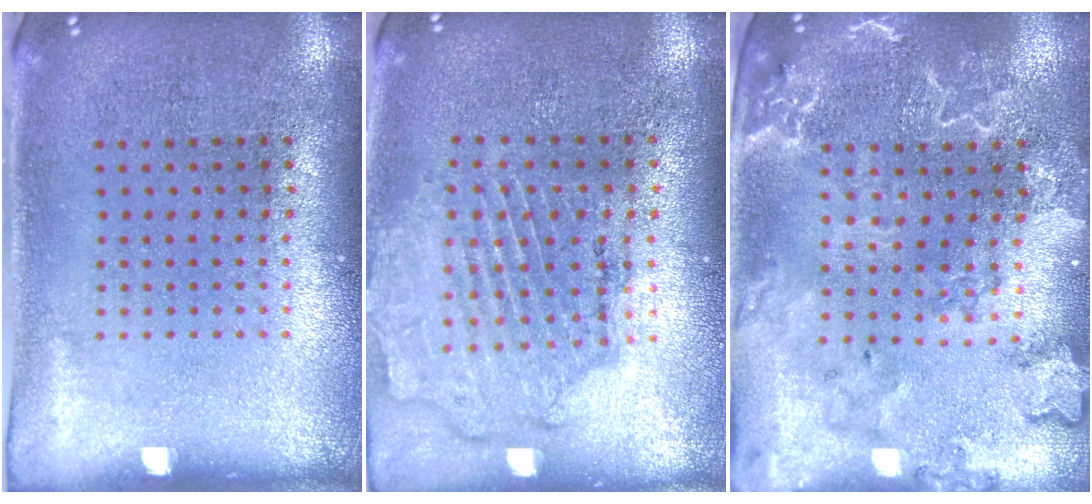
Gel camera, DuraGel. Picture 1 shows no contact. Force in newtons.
{"total": 1.6, "press": 1.6, "slide": 0.4}
{"total": 2.7, "press": 2.5, "slide": 1.0}